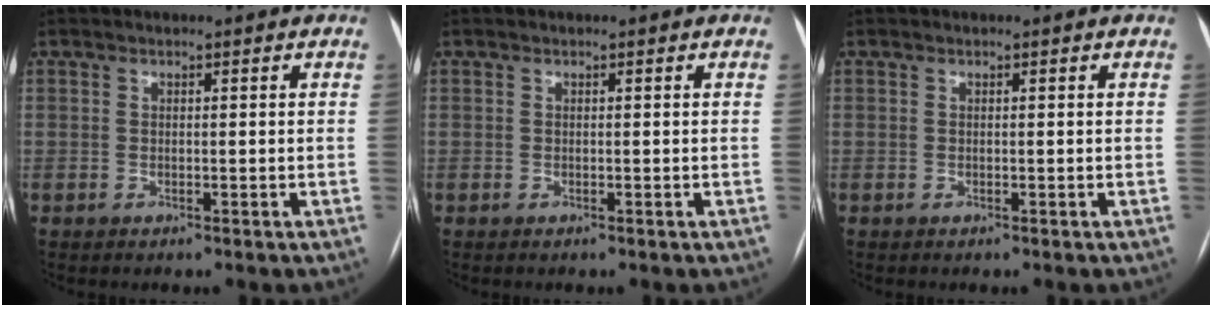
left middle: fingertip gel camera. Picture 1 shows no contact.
{"total": 0.0}
{"total": 0.0}